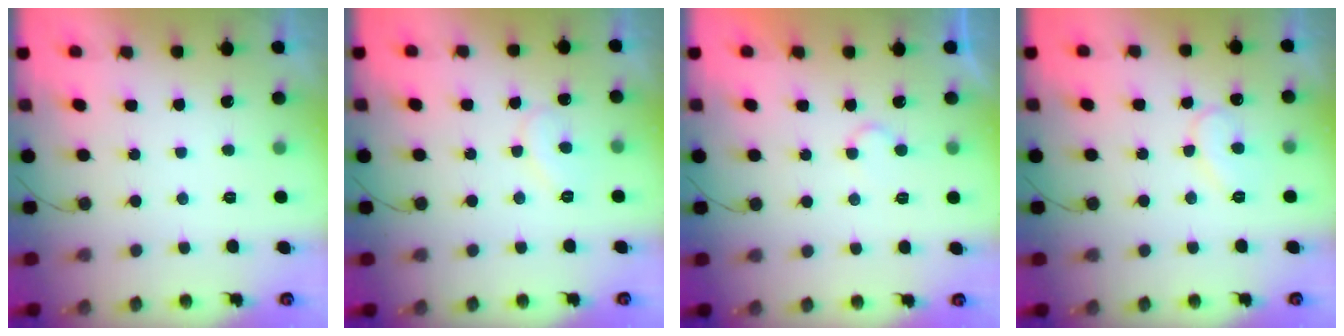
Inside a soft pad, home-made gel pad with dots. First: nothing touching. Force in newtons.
{"total": 7.4, "press": 7.3, "slide": 0.6}
{"total": 5.6, "press": 5.5, "slide": 0.4}
{"total": 9.0, "press": 9.0, "slide": 0.7}